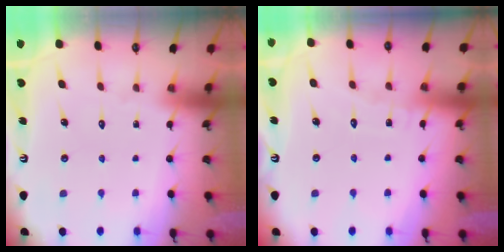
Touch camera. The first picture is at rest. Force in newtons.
{"total": 4.7, "press": 4.7, "slide": 0.5}